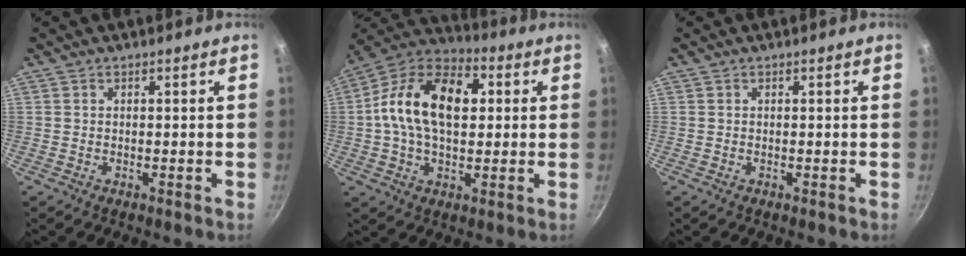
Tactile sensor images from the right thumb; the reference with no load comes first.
{"total": 18.7, "force": [2.4, 11.6, 14.4], "torque": [-0.226, 0.026, 0.020]}
{"total": 0.0}